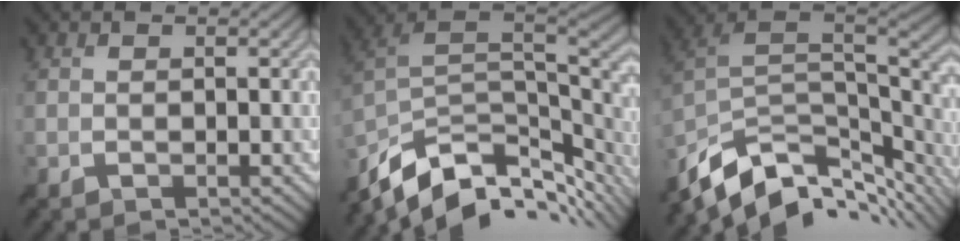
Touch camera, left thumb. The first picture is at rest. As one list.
[{"total": 12.7, "force": [-6.9, 6.2, 8.8], "torque": [-0.210, -0.023, -0.110]}, {"total": 13.0, "force": [-7.2, 6.2, 8.8], "torque": [-0.213, -0.023, -0.115]}]